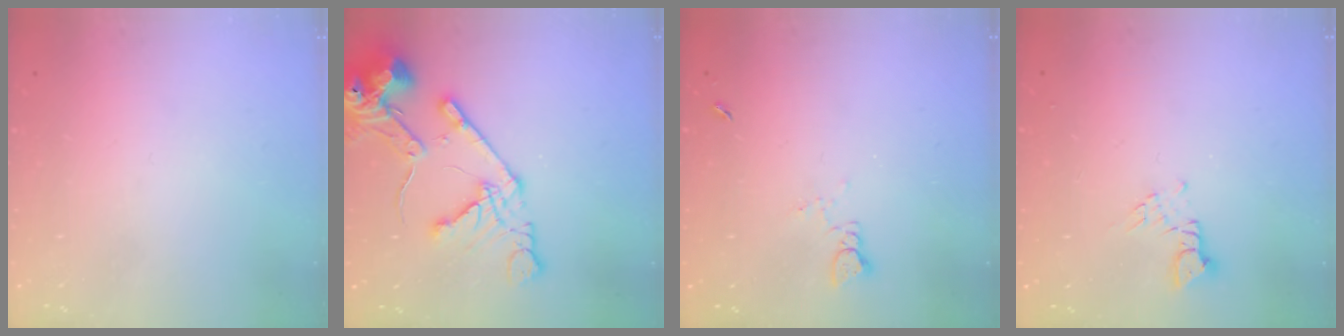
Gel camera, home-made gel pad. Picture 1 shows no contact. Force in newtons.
{"total": 16.1, "press": 16.0, "slide": 1.8}
{"total": 1.7, "press": 1.7, "slide": 0.2}
{"total": 2.5, "press": 2.5, "slide": 0.3}